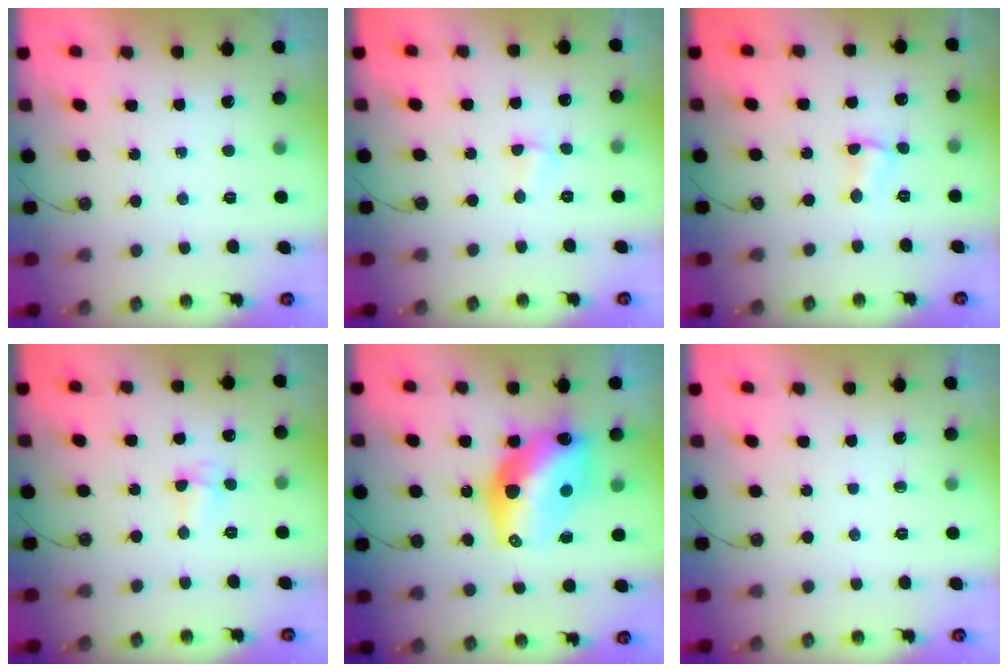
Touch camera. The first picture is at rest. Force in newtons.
{"total": 2.7, "press": 2.6, "slide": 0.7}
{"total": 3.4, "press": 3.3, "slide": 0.4}
{"total": 3.6, "press": 3.5, "slide": 0.7}
{"total": 16.7, "press": 16.6, "slide": 1.5}
{"total": 0.0}